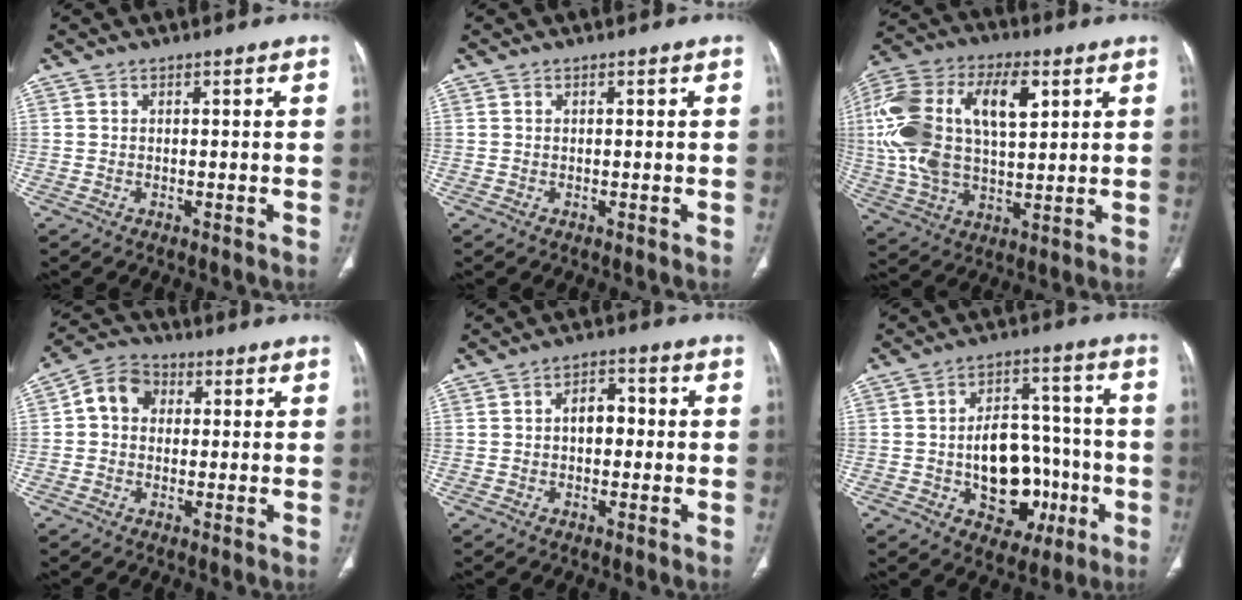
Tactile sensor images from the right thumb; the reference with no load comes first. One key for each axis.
{"total": 0.0}
{"total": 23.9, "fx": 5.6, "fy": 13.0, "fz": 19.2, "tx": -0.391, "ty": 0.010, "tz": 0.097}
{"total": 7.2, "fx": 1.0, "fy": 5.9, "fz": 4.0, "tx": -0.054, "ty": 0.019, "tz": 0.005}
{"total": 4.9, "fx": 0.0, "fy": 3.3, "fz": 3.6, "tx": -0.041, "ty": 0.018, "tz": -0.008}
{"total": 15.3, "fx": -3.7, "fy": 10.6, "fz": 10.4, "tx": -0.109, "ty": 0.044, "tz": -0.043}